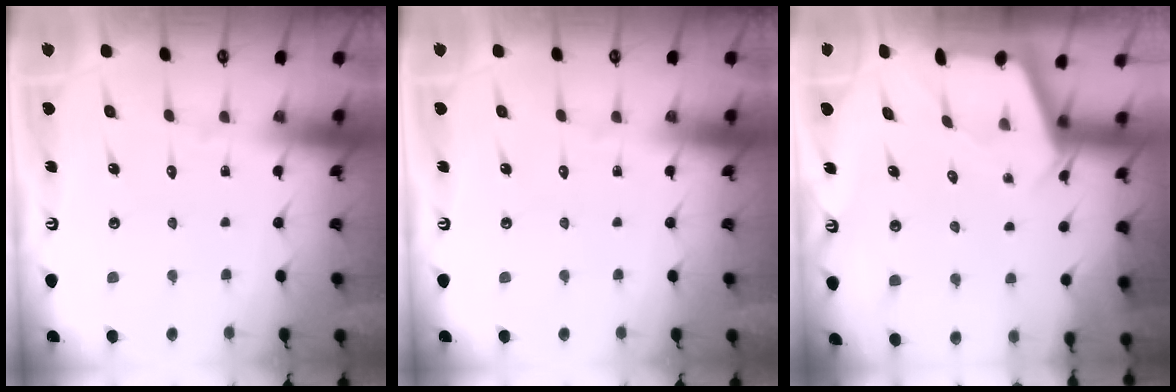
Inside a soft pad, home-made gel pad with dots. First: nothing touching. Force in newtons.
{"total": 0.0}
{"total": 2.0, "press": 2.0, "slide": 0.3}